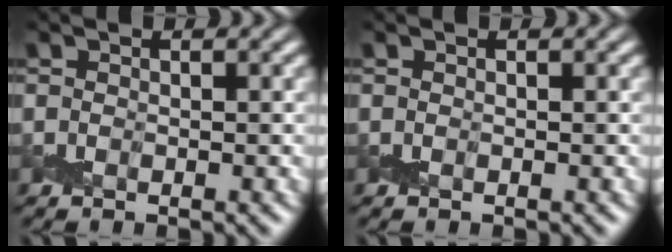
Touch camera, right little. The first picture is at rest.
{"total": 0.0}